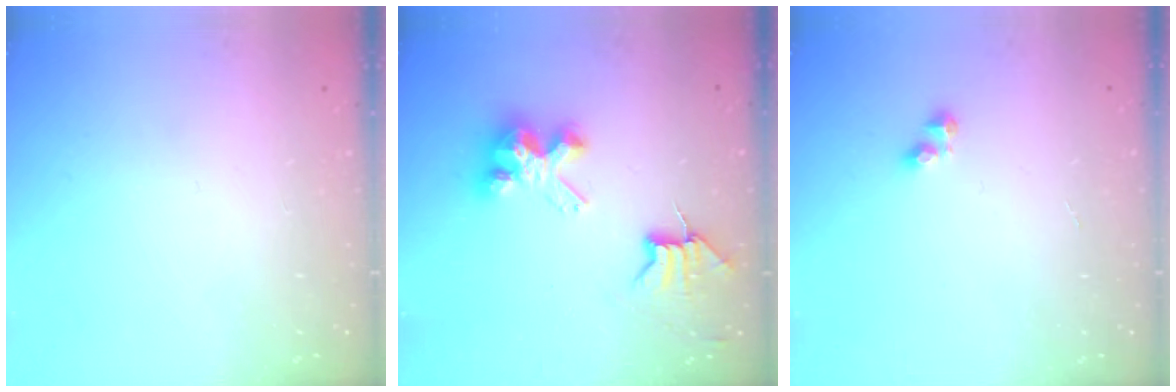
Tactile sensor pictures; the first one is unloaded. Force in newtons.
{"total": 8.0, "press": 8.0, "slide": 0.5}
{"total": 2.5, "press": 2.5, "slide": 0.3}